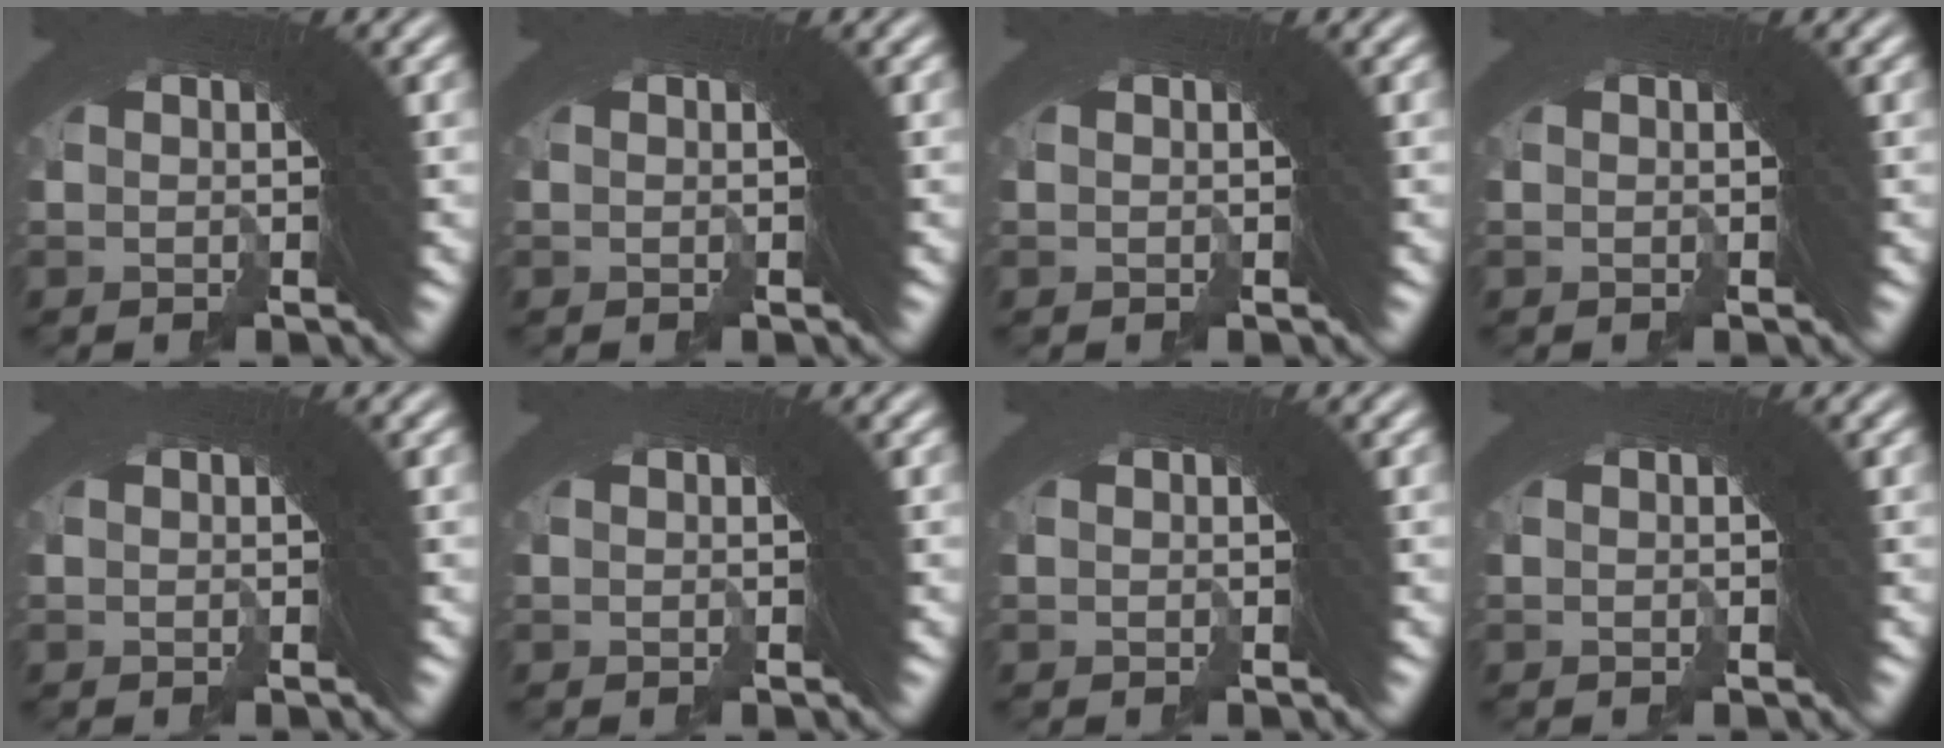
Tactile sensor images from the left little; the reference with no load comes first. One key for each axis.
{"total": 0.0}
{"total": 0.0}
{"total": 0.0}
{"total": 0.0}
{"total": 0.0}
{"total": 0.0}
{"total": 0.0}